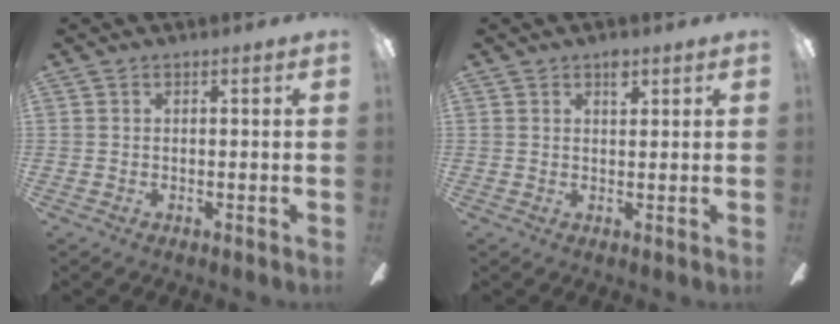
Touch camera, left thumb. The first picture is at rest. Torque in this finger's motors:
{"motor_torque": [0.38, -0.12, 0.57, -0.32, 0.00]}